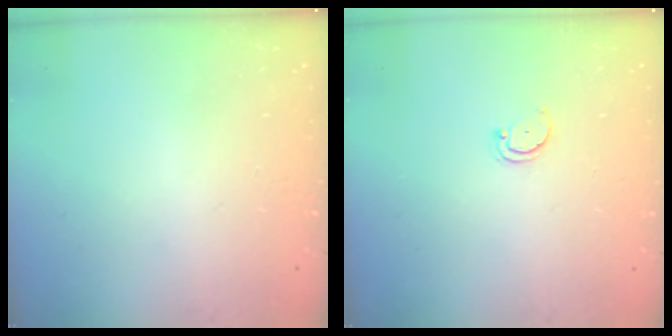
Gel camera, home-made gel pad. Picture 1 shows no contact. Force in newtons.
{"total": 2.3, "press": 2.3, "slide": 0.2}